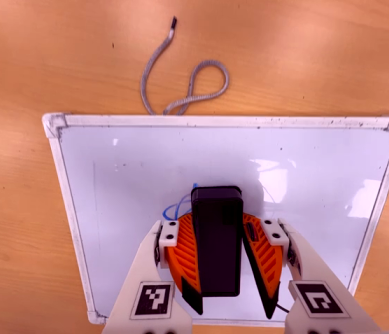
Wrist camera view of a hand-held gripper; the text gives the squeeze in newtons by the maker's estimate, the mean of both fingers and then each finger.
{"total": 12.9, "left": 14.5, "right": 11.3}